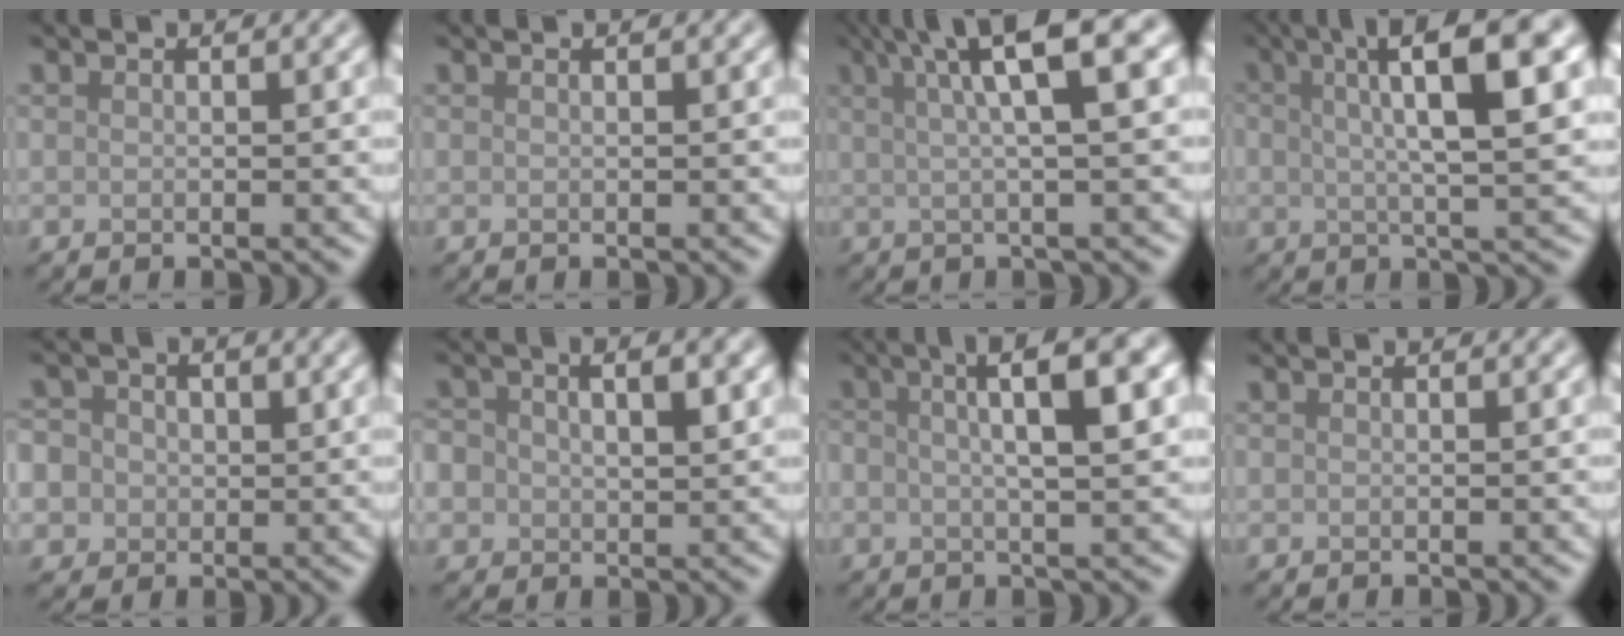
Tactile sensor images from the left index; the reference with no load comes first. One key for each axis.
{"total": 0.0}
{"total": 8.3, "fx": 3.6, "fy": 1.7, "fz": 7.2, "tx": -0.077, "ty": 0.027, "tz": 0.047}
{"total": 9.2, "fx": 2.8, "fy": 2.1, "fz": 8.5, "tx": -0.105, "ty": 0.020, "tz": 0.035}
{"total": 7.6, "fx": 0.7, "fy": 7.2, "fz": 2.5, "tx": -0.061, "ty": 0.034, "tz": -0.017}
{"total": 6.3, "fx": 1.3, "fy": 4.7, "fz": 3.9, "tx": -0.045, "ty": 0.018, "tz": -0.001}
{"total": 6.1, "fx": 1.4, "fy": 1.4, "fz": 5.8, "tx": -0.072, "ty": 0.018, "tz": 0.014}
{"total": 0.0}